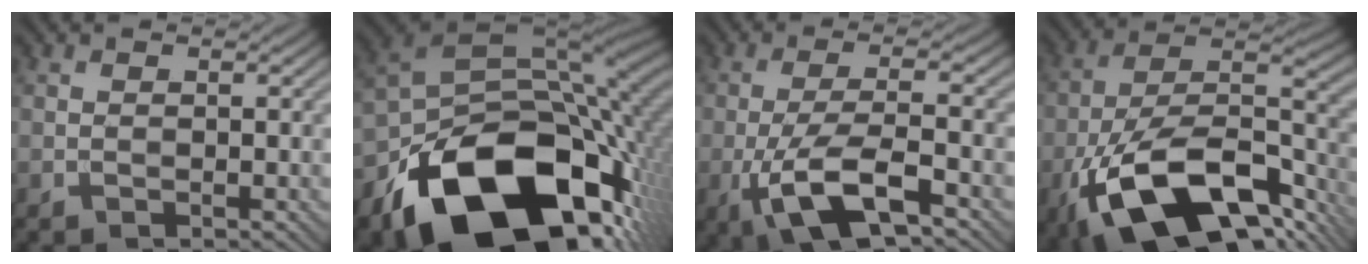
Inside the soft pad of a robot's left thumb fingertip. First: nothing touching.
{"total": 20.6, "force": [-10.1, 12.4, 13.0], "torque": [-0.247, -0.060, -0.149]}
{"total": 10.0, "force": [-4.7, 3.0, 8.3], "torque": [-0.158, 0.001, -0.094]}
{"total": 20.0, "force": [-11.4, 8.6, 14.1], "torque": [-0.263, -0.034, -0.184]}